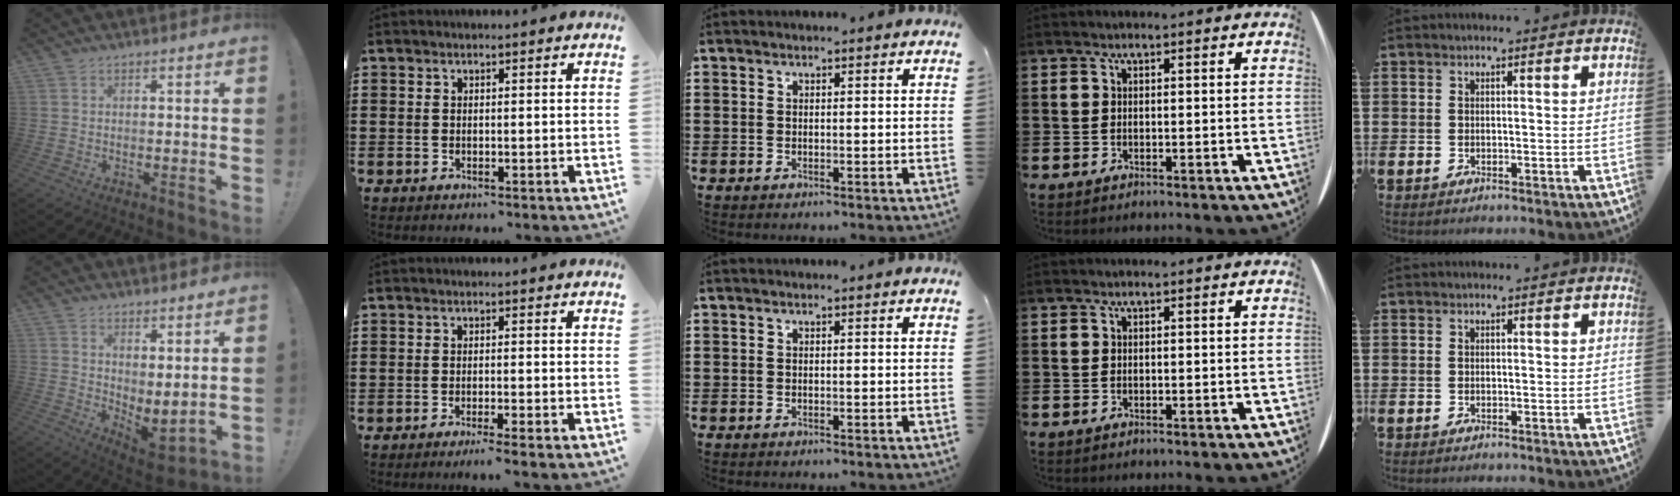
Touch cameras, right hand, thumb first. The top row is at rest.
{"thumb": {"total": 5.0, "force": [3.0, 2.0, 3.4], "torque": [-0.037, -0.048, 0.063]}, "index": {"total": 1.5, "force": [-1.2, -0.3, 0.9], "torque": [-0.015, -0.002, -0.022]}}